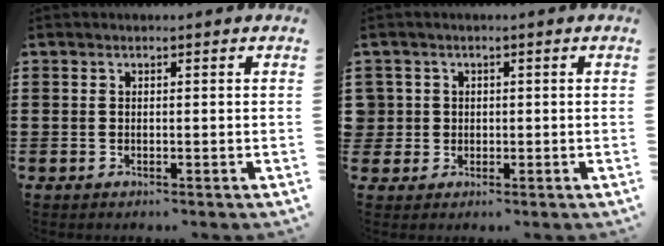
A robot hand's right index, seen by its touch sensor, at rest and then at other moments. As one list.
[{"total": 2.2, "force": [0.0, 2.2, 0.2], "torque": [-0.014, 0.009, -0.003]}]